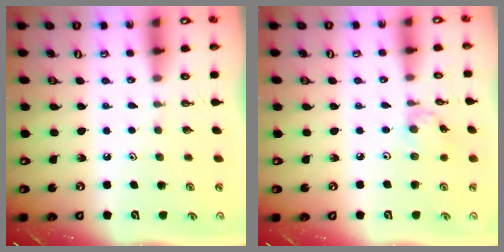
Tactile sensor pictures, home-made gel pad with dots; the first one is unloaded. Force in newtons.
{"total": 1.0, "press": 1.0, "slide": 0.2}